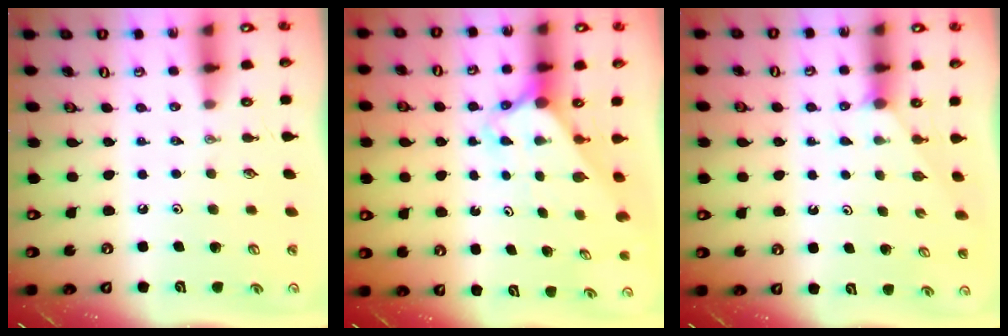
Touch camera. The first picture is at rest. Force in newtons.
{"total": 2.7, "press": 2.7, "slide": 0.0}
{"total": 1.8, "press": 1.8, "slide": 0.2}